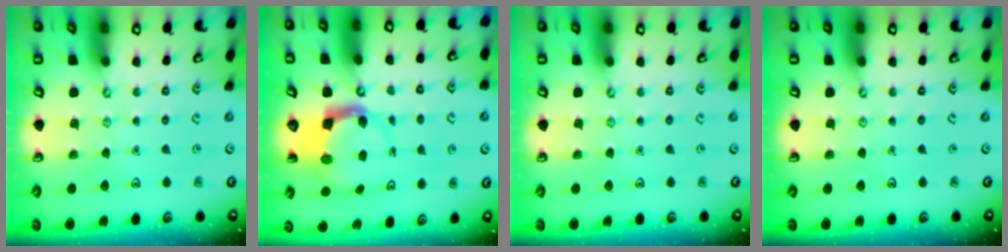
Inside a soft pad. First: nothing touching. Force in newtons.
{"total": 3.6, "press": 3.5, "slide": 0.5}
{"total": 0.0}
{"total": 0.0}